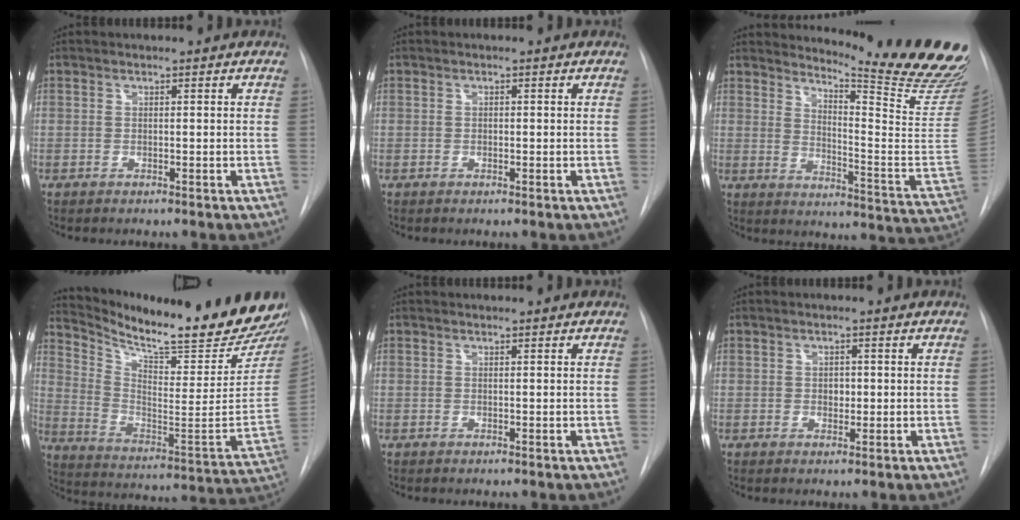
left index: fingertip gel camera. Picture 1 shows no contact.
{"total": 0.5, "force": [-0.5, 0.1, 0.1], "torque": [0.000, -0.006, -0.008]}
{"total": 21.4, "force": [19.4, -0.5, 8.9], "torque": [-0.129, -0.159, 0.234]}
{"total": 23.1, "force": [20.6, 0.2, 10.5], "torque": [-0.178, -0.109, 0.301]}
{"total": 0.6, "force": [0.6, -0.1, 0.1], "torque": [-0.008, 0.003, 0.007]}
{"total": 1.2, "force": [-0.4, 0.9, 0.7], "torque": [-0.008, -0.005, -0.006]}